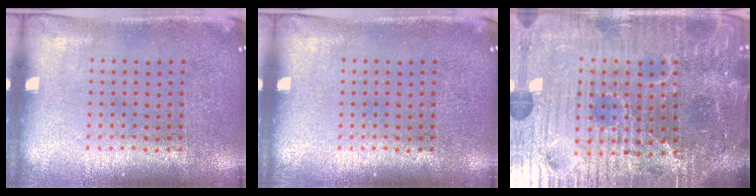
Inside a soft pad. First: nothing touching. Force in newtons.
{"total": 0.0}
{"total": 7.4, "press": 6.6, "slide": 3.3}